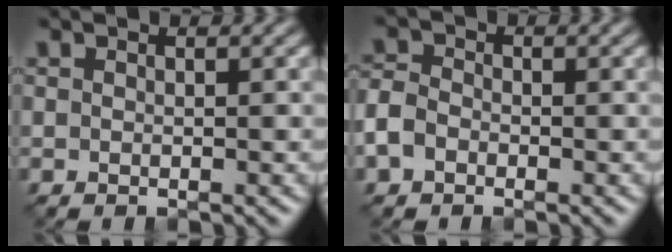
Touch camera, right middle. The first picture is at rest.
{"total": 2.5, "force": [-1.1, 1.9, 1.3], "torque": [-0.028, 0.004, -0.033]}